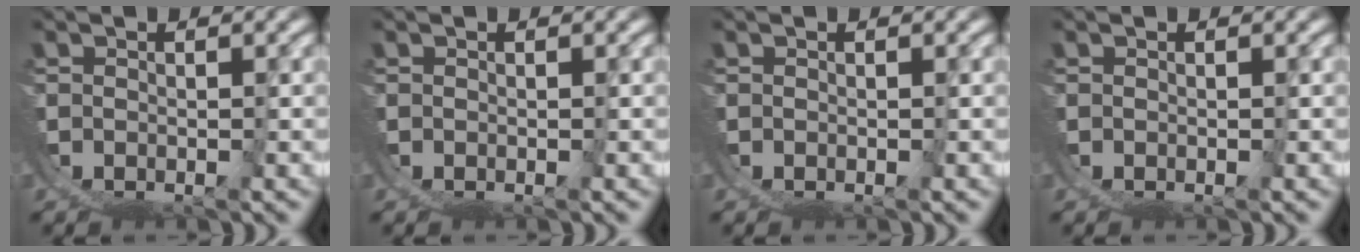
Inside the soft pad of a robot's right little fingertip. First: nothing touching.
{"total": 0.0}
{"total": 0.0}
{"total": 0.0}